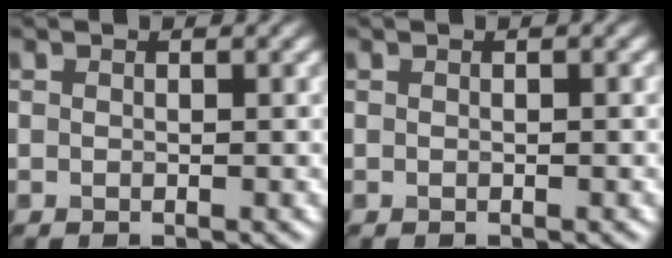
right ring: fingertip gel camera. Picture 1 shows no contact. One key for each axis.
{"total": 0.0}